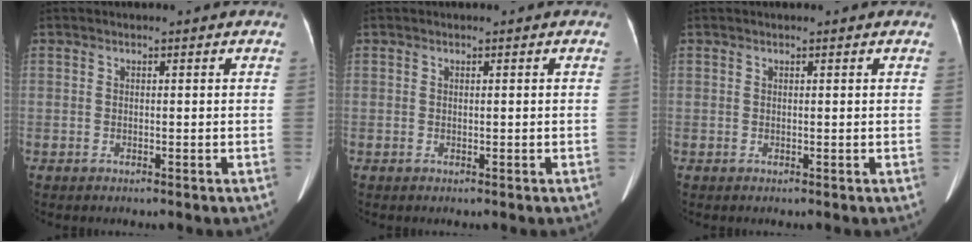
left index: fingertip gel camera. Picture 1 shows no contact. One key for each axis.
{"total": 0.0}
{"total": 0.8, "fx": 0.7, "fy": 0.0, "fz": 0.3, "tx": -0.007, "ty": 0.005, "tz": 0.010}